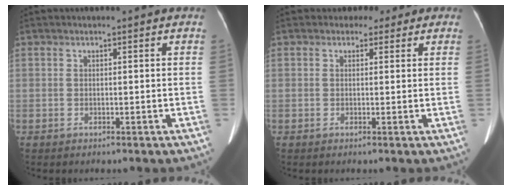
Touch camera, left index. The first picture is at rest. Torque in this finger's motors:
{"motor_torque": [0.61, -0.60, 0.09, 0.00]}